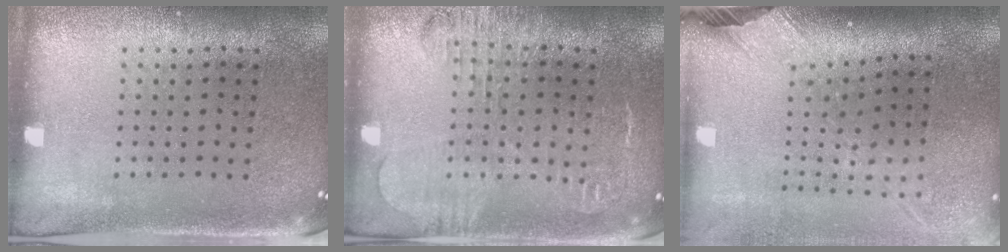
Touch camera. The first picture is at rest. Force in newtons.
{"total": 1.8, "press": 1.7, "slide": 0.7}
{"total": 2.6, "press": 1.8, "slide": 1.8}